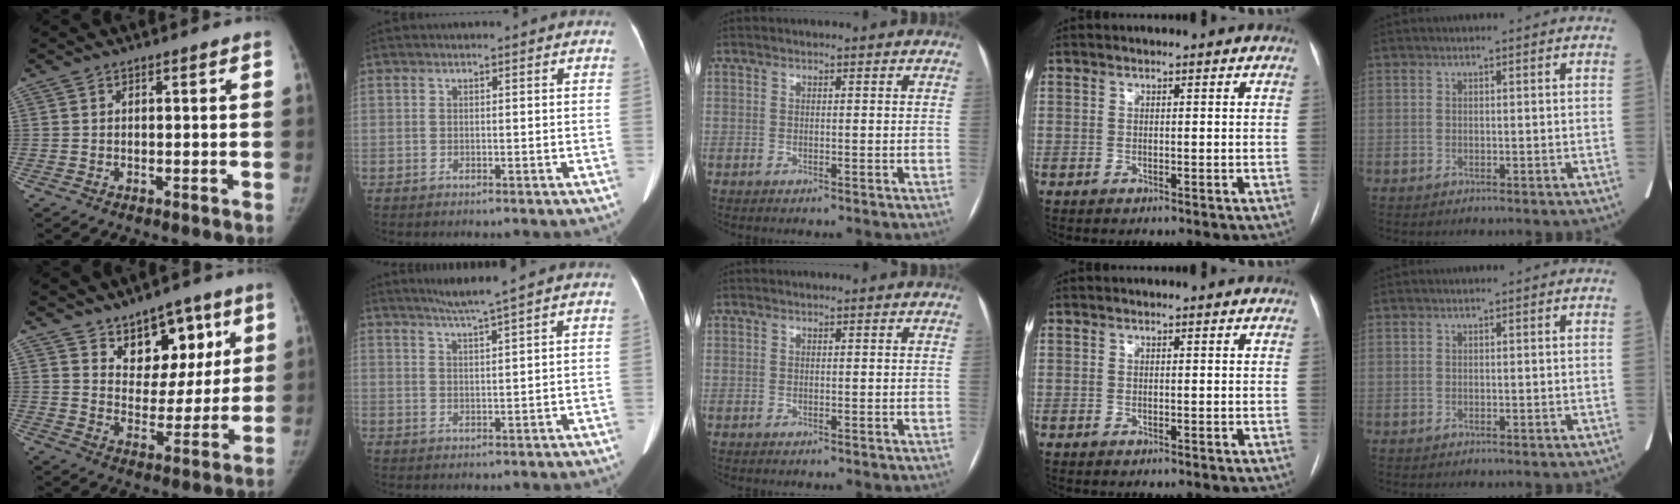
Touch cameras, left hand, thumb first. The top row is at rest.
{"thumb": {"total": 12.8, "force": [7.1, 8.3, 6.7], "torque": [-0.046, -0.038, 0.114]}, "index": {"total": 4.4, "force": [3.4, -1.4, 2.4], "torque": [-0.045, -0.004, 0.066]}}